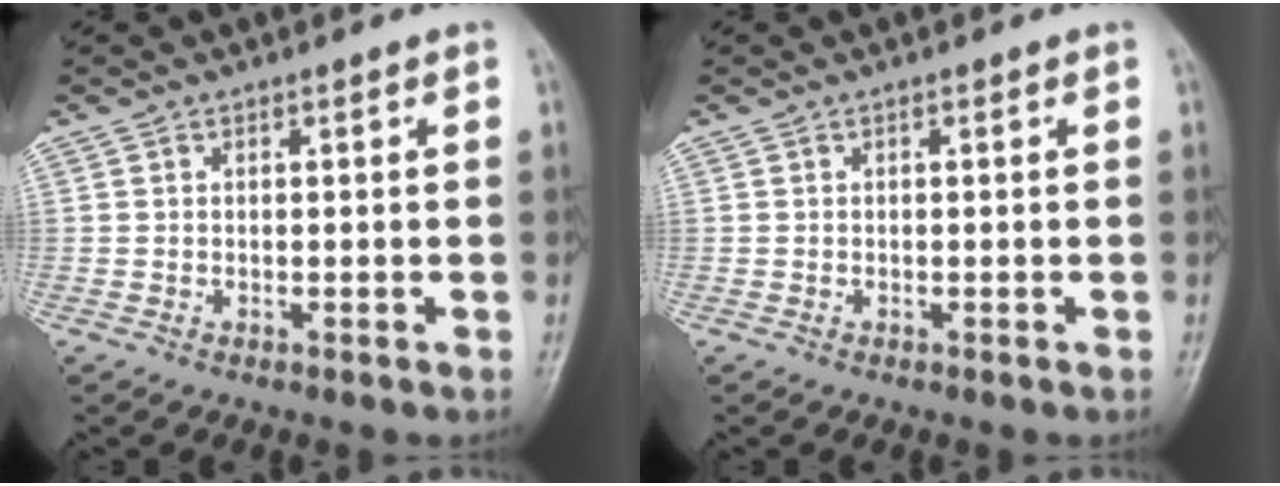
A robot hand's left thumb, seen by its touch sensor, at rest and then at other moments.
{"total": 0.0}